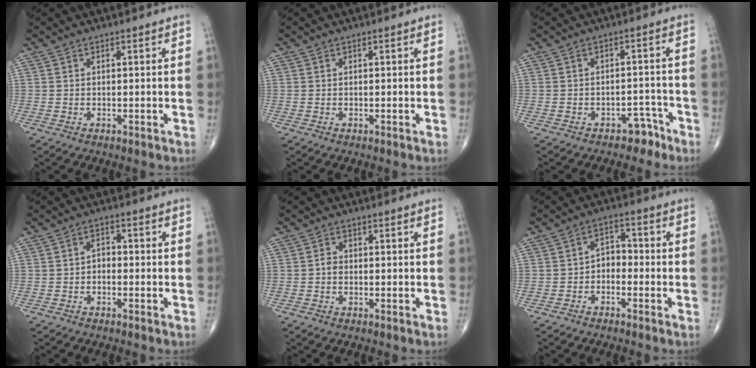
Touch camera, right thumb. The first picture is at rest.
{"total": 0.0}
{"total": 3.9, "force": [-2.9, 2.4, 1.1], "torque": [0.000, 0.037, -0.036]}
{"total": 2.2, "force": [-0.7, 1.5, 1.3], "torque": [-0.007, 0.015, -0.021]}
{"total": 1.4, "force": [-0.3, 1.1, 0.8], "torque": [-0.005, 0.005, -0.009]}
{"total": 4.1, "force": [-1.5, 2.9, 2.5], "torque": [-0.019, 0.031, -0.039]}